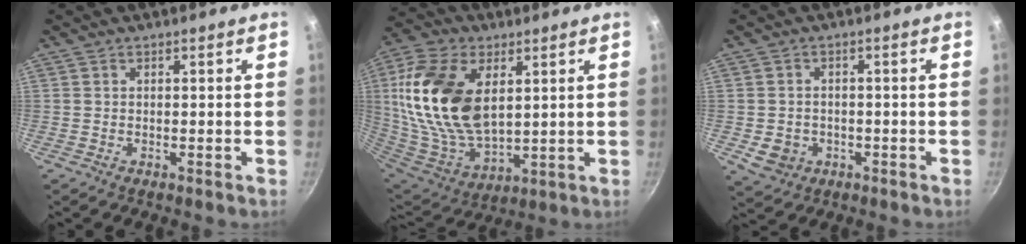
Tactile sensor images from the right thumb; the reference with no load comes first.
{"total": 23.1, "force": [5.8, 13.6, 17.7], "torque": [-0.340, -0.027, 0.117]}
{"total": 5.1, "force": [-1.4, 4.3, 2.4], "torque": [-0.033, 0.013, -0.010]}